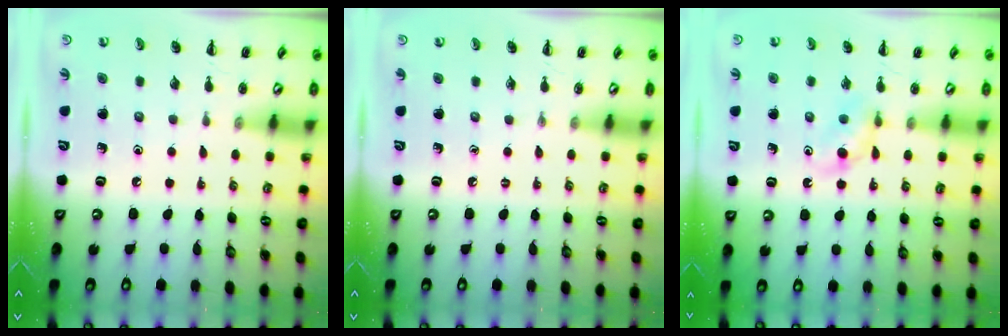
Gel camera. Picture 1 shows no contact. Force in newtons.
{"total": 0.0}
{"total": 4.6, "press": 4.3, "slide": 1.4}